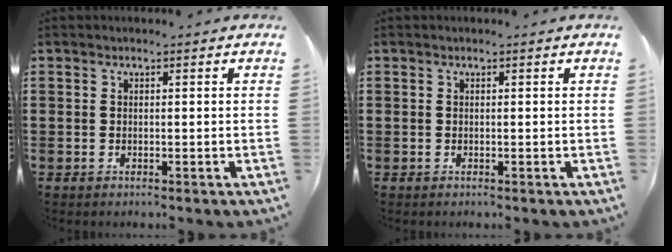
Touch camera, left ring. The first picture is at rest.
{"total": 0.0}